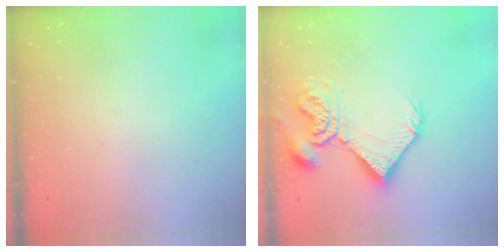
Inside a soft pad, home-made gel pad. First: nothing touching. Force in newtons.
{"total": 13.2, "press": 13.2, "slide": 1.4}